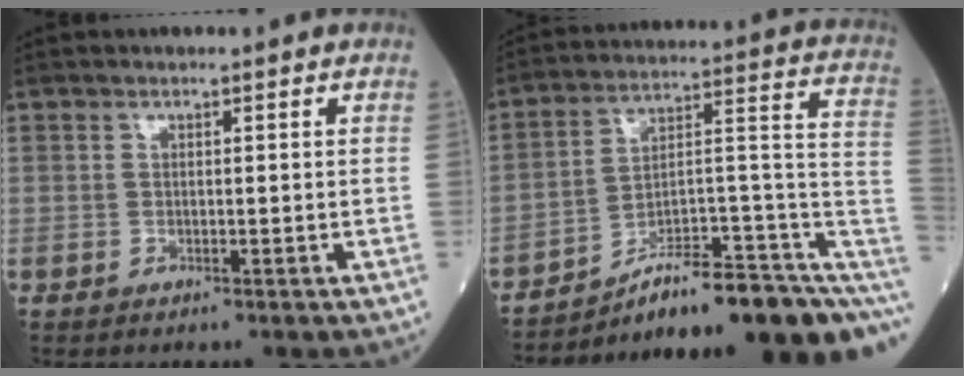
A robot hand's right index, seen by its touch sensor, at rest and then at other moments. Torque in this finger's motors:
{"motor_torque": [-0.56, -1.15, 0.69, 0.12]}